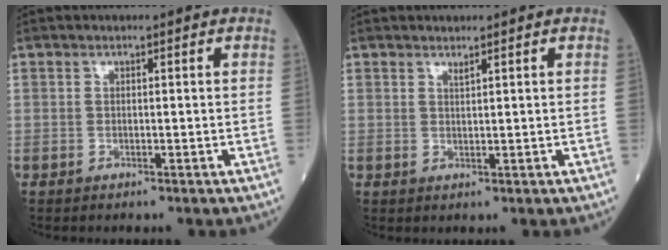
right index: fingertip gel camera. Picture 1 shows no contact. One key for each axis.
{"total": 0.6, "fx": 0.5, "fy": -0.1, "fz": 0.3, "tx": -0.011, "ty": -0.007, "tz": 0.012}